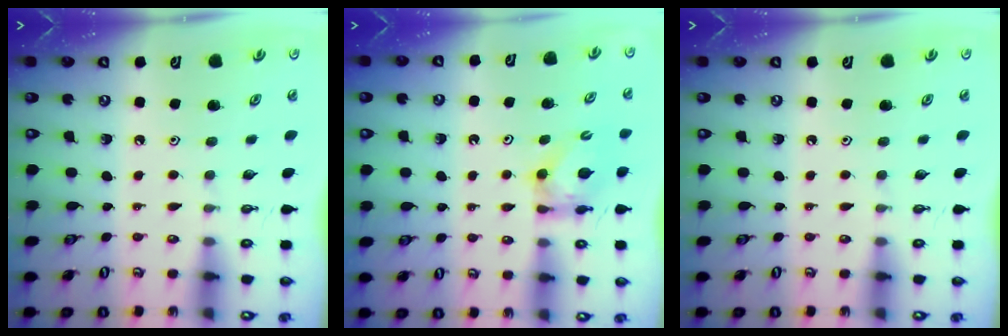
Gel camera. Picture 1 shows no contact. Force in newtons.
{"total": 6.1, "press": 6.1, "slide": 0.3}
{"total": 0.0}